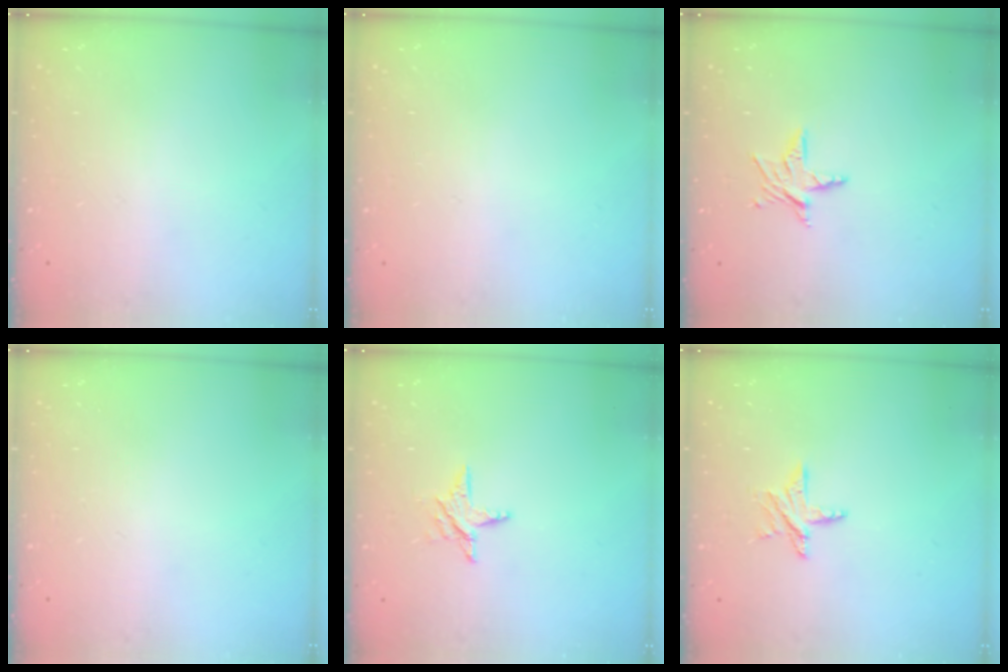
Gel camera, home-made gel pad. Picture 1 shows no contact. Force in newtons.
{"total": 0.0}
{"total": 6.4, "press": 6.4, "slide": 0.4}
{"total": 0.0}
{"total": 5.5, "press": 5.5, "slide": 0.6}
{"total": 6.7, "press": 6.7, "slide": 0.5}